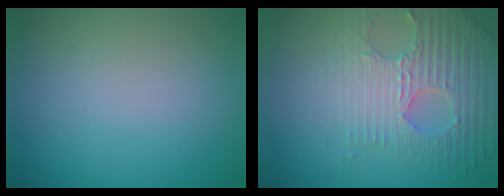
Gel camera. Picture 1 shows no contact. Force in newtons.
{"total": 4.8, "press": 4.3, "slide": 2.2}